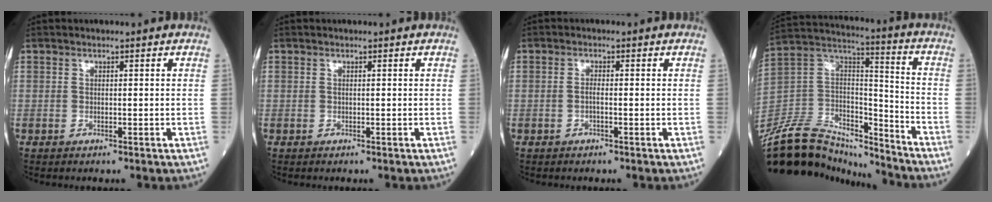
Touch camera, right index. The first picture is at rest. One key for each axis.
{"total": 0.0}
{"total": 1.0, "fx": -0.4, "fy": -0.1, "fz": 1.0, "tx": -0.017, "ty": 0.001, "tz": -0.009}
{"total": 21.7, "fx": -19.9, "fy": 6.2, "fz": 6.3, "tx": -0.145, "ty": 0.039, "tz": -0.343}